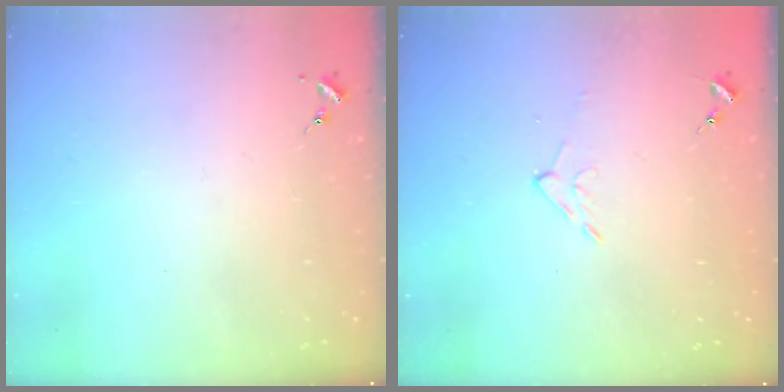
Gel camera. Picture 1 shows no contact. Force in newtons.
{"total": 5.3, "press": 5.3, "slide": 0.8}